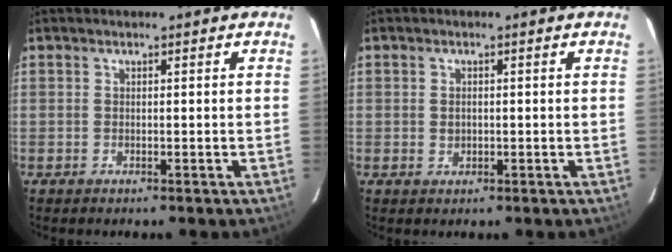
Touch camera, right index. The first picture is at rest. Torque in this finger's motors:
{"motor_torque": [-0.07, 0.00, -0.02, 0.01]}